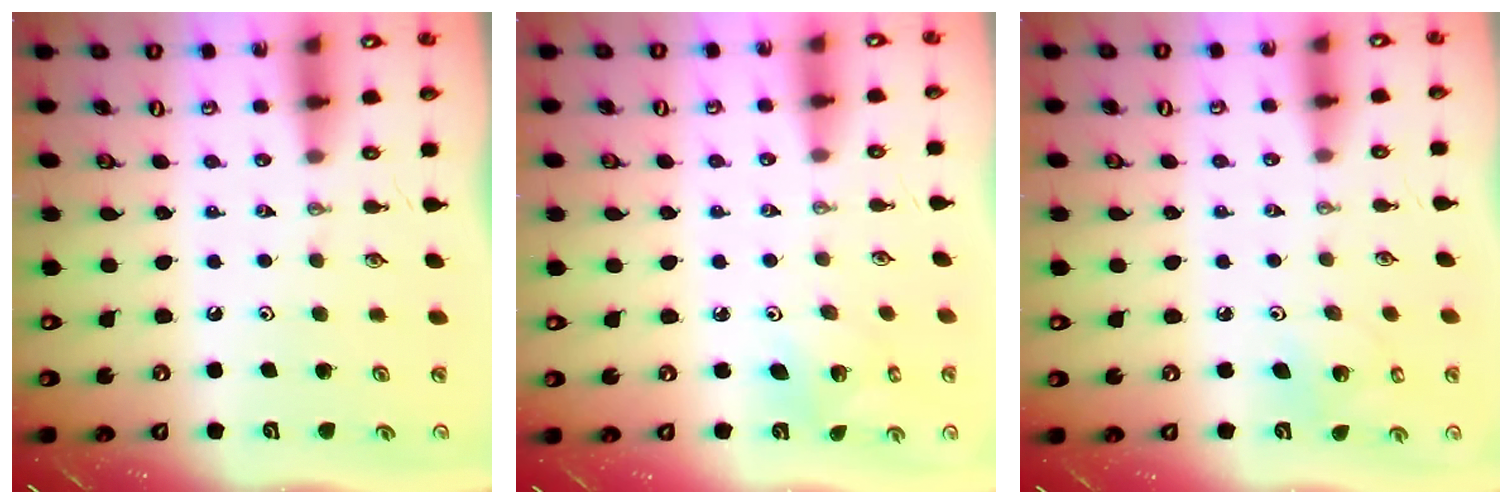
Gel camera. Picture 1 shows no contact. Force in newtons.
{"total": 3.9, "press": 3.9, "slide": 0.1}
{"total": 4.4, "press": 4.4, "slide": 0.2}